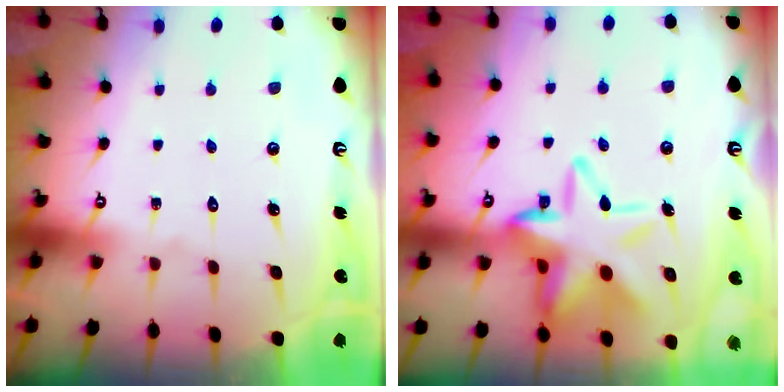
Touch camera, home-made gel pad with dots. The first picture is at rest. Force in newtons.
{"total": 17.1, "press": 17.0, "slide": 2.2}